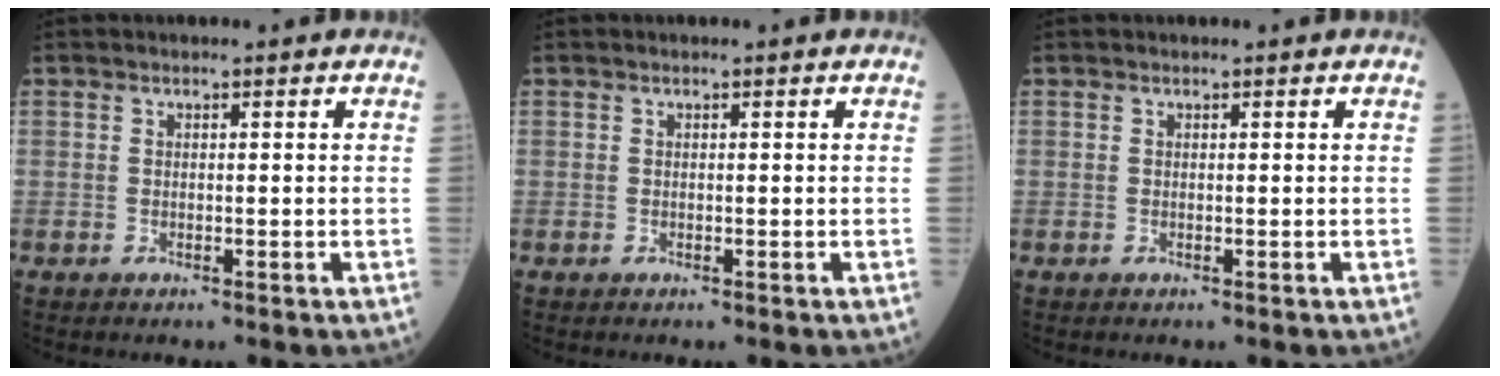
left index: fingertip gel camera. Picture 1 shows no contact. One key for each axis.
{"total": 0.0}
{"total": 0.0}